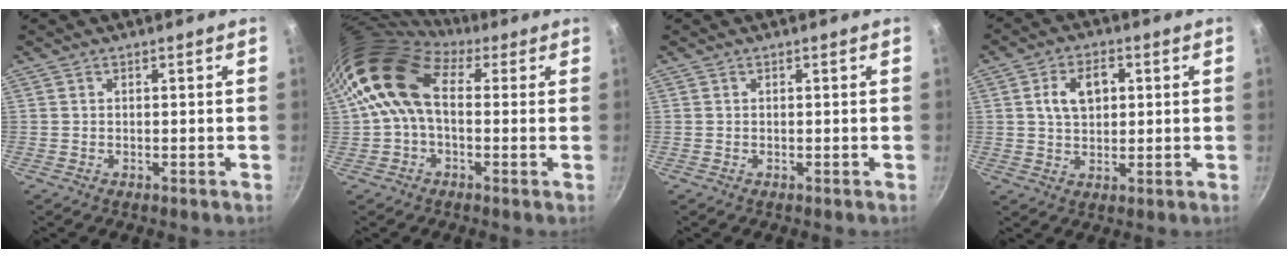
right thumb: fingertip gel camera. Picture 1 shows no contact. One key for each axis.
{"total": 13.2, "fx": 2.0, "fy": 8.8, "fz": 9.7, "tx": -0.173, "ty": 0.023, "tz": 0.018}
{"total": 0.0}
{"total": 7.6, "fx": 1.7, "fy": 5.1, "fz": 5.4, "tx": -0.073, "ty": 0.006, "tz": 0.027}